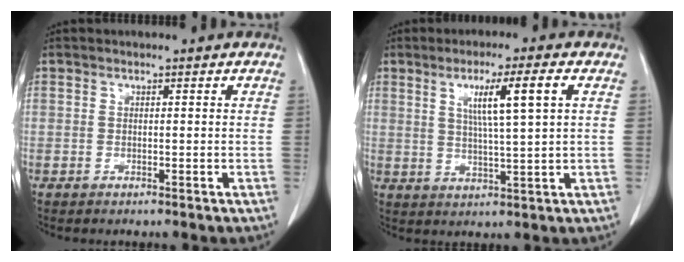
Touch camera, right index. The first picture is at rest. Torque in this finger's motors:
{"motor_torque": [1.27, 0.47, 0.53, 0.16]}